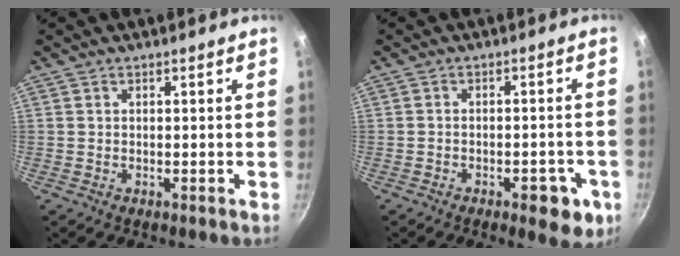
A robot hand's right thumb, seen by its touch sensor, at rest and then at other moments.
{"total": 6.7, "force": [-3.2, 2.9, 5.1], "torque": [-0.047, 0.014, -0.038]}